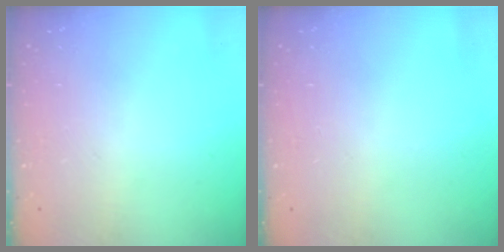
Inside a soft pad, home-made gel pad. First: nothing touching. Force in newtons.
{"total": 0.0}